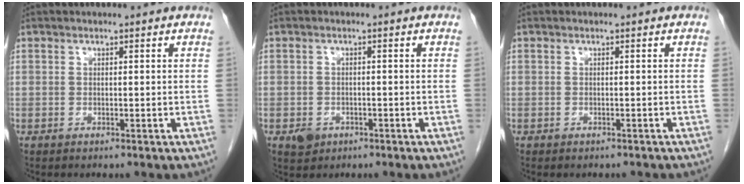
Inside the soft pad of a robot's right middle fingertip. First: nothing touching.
{"total": 2.4, "force": [-1.2, 1.8, 0.9], "torque": [-0.015, 0.003, -0.012]}
{"total": 2.3, "force": [-2.1, 0.8, 0.7], "torque": [-0.016, -0.004, -0.022]}